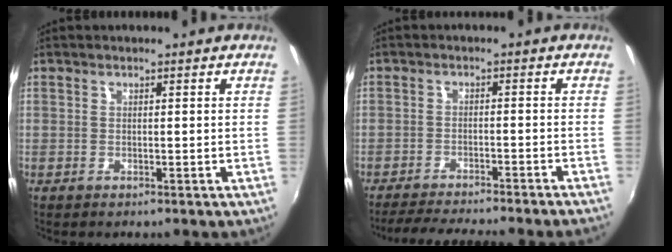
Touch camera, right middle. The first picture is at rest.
{"total": 9.6, "force": [-8.7, -0.6, 3.9], "torque": [-0.093, -0.008, -0.129]}